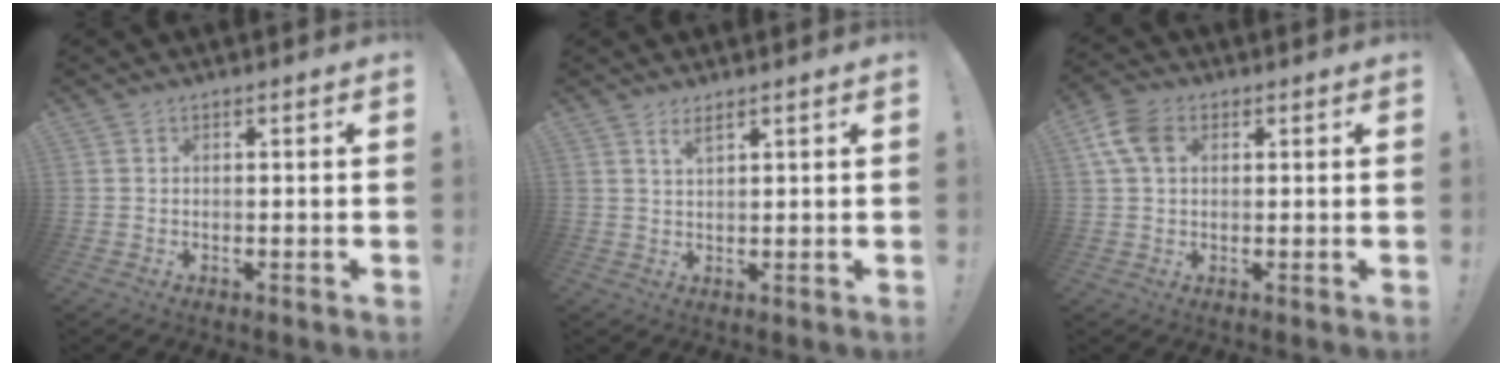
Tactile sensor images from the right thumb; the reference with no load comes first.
{"total": 2.6, "force": [1.9, 0.6, 1.7], "torque": [-0.030, -0.006, 0.032]}
{"total": 8.2, "force": [2.7, 5.6, 5.4], "torque": [-0.109, 0.004, 0.054]}